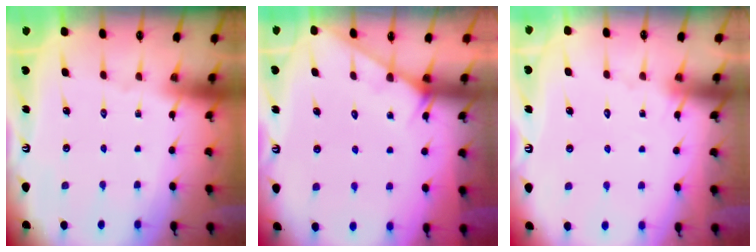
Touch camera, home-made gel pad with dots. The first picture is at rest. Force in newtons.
{"total": 4.5, "press": 4.5, "slide": 0.3}
{"total": 6.2, "press": 6.1, "slide": 0.4}